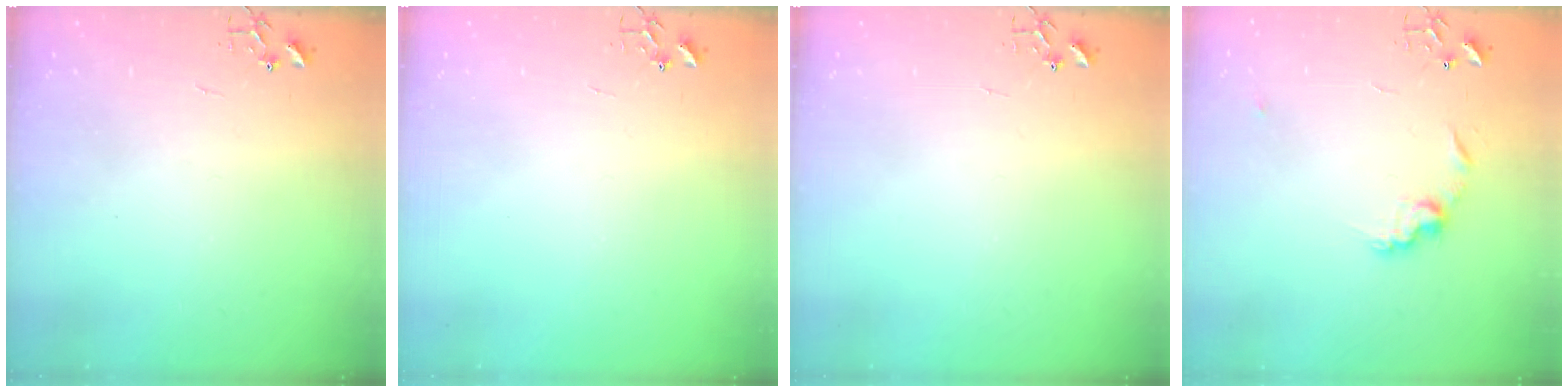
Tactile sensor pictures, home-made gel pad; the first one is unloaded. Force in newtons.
{"total": 0.0}
{"total": 0.0}
{"total": 9.8, "press": 9.8, "slide": 0.7}